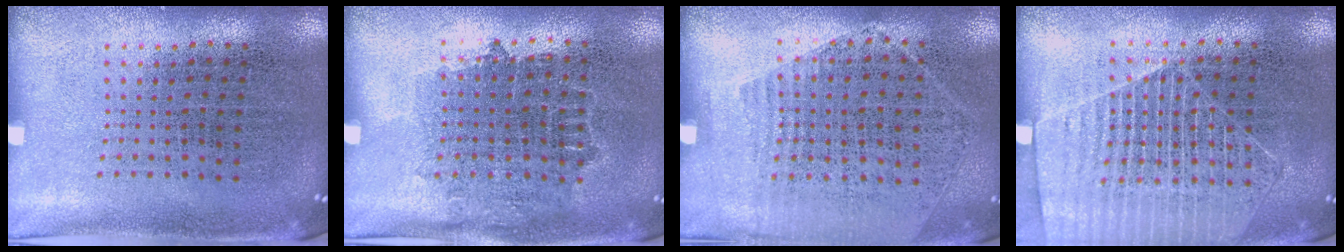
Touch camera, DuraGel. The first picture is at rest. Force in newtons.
{"total": 0.8, "press": 0.7, "slide": 0.3}
{"total": 1.3, "press": 1.0, "slide": 0.8}
{"total": 1.6, "press": 1.4, "slide": 0.7}